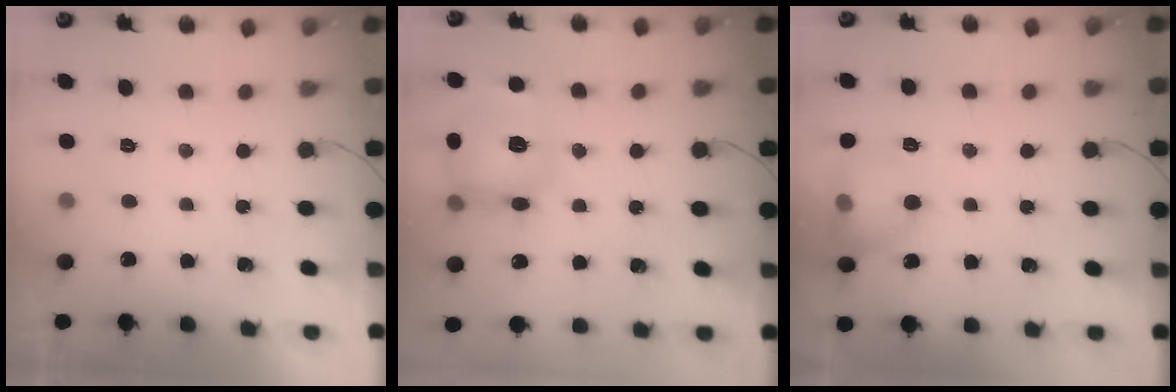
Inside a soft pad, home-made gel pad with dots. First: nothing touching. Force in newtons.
{"total": 15.6, "press": 15.5, "slide": 1.3}
{"total": 11.4, "press": 11.3, "slide": 1.7}